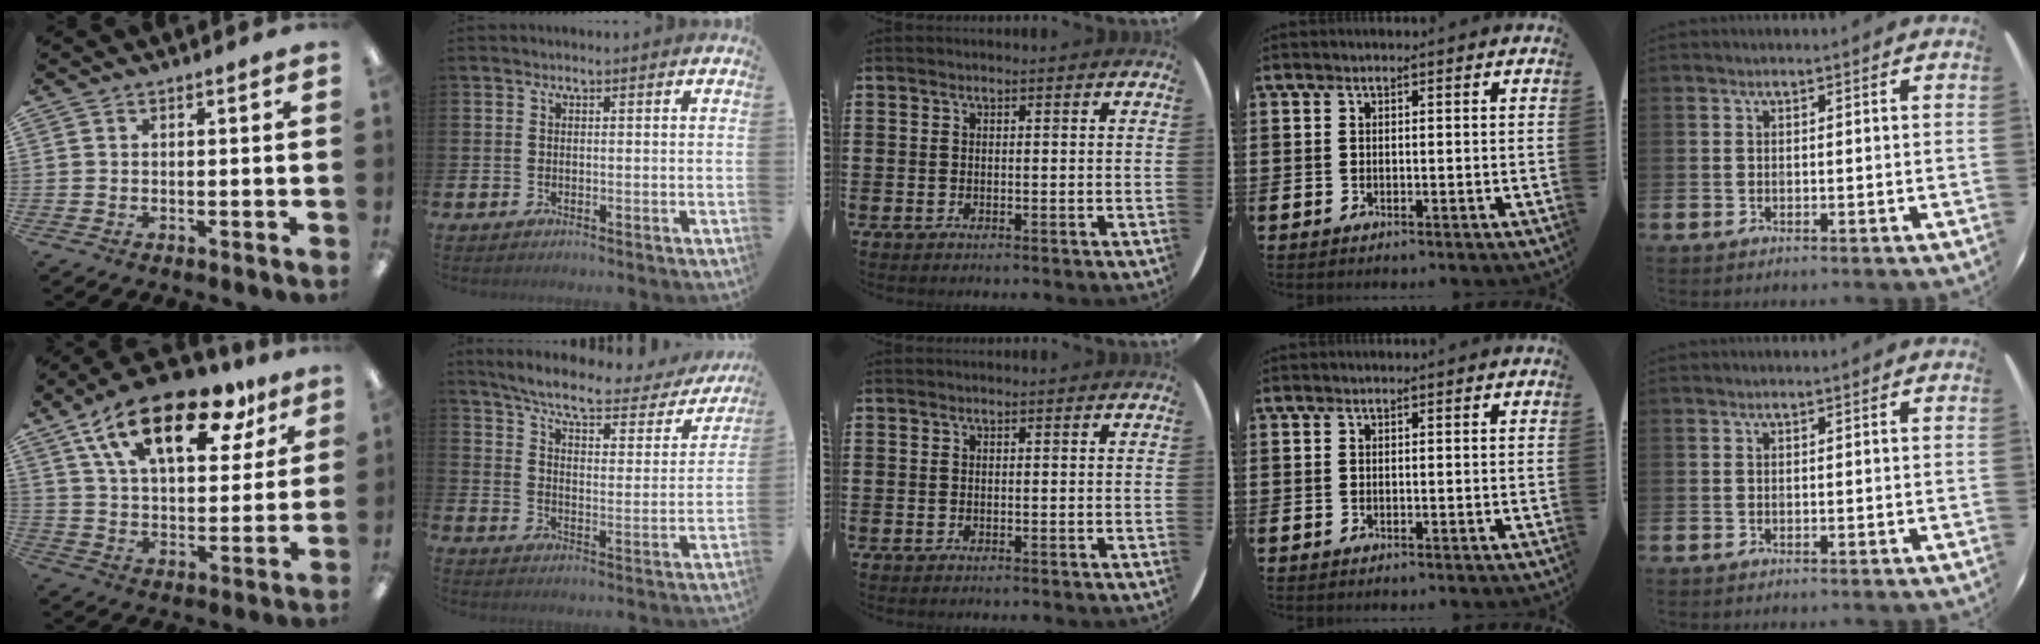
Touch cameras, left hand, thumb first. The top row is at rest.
{"thumb": {"total": 21.3, "force": [12.6, 9.7, 14.2], "torque": [-0.234, -0.056, 0.212]}, "index": {"total": 7.1, "force": [6.2, 1.2, 3.3], "torque": [-0.083, -0.042, 0.098]}}